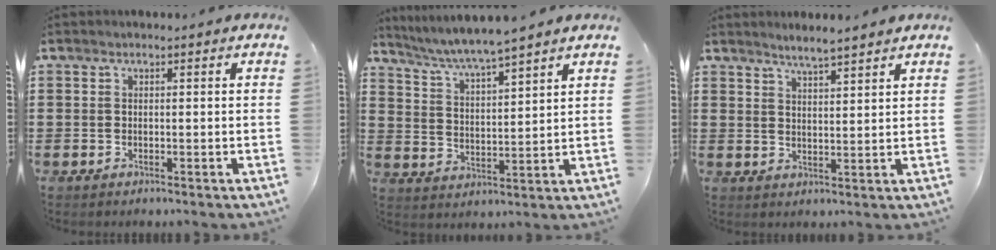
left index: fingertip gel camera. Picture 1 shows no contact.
{"total": 5.1, "force": [4.7, -0.8, 1.6], "torque": [-0.051, -0.029, 0.078]}
{"total": 2.9, "force": [2.9, -0.3, 0.7], "torque": [-0.021, -0.006, 0.052]}